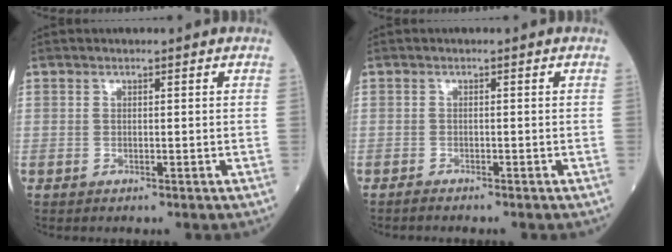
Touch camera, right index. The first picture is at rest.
{"total": 1.3, "force": [-1.2, 0.1, 0.4], "torque": [-0.011, -0.002, -0.018]}